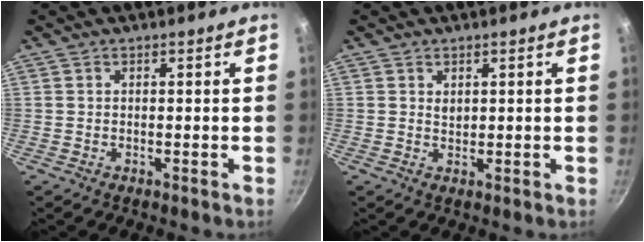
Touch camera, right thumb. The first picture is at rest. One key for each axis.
{"total": 1.1, "fx": 0.6, "fy": 0.8, "fz": 0.6, "tx": -0.006, "ty": -0.004, "tz": 0.010}